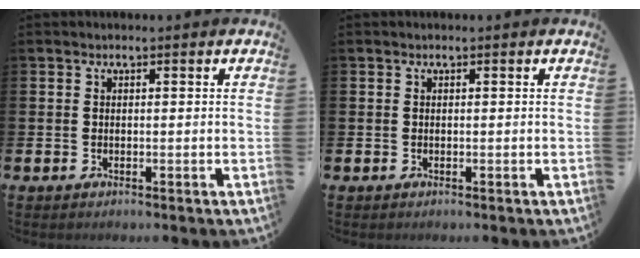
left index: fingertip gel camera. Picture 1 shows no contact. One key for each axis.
{"total": 0.0}